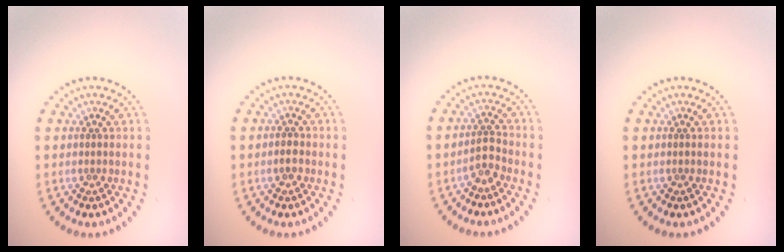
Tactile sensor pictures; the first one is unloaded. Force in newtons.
{"total": 1.2, "press": 1.1, "slide": 0.4}
{"total": 1.8, "press": 1.3, "slide": 1.1}
{"total": 0.0}